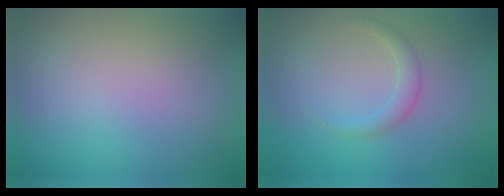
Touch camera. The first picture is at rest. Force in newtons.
{"total": 1.4, "press": 1.4, "slide": 0.1}